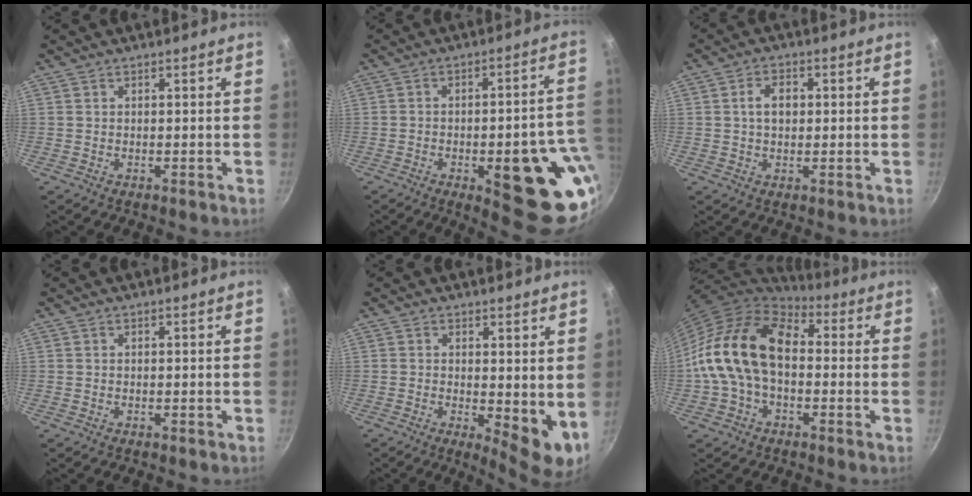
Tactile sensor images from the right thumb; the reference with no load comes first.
{"total": 21.4, "force": [-5.4, 7.6, 19.3], "torque": [-0.177, 0.014, -0.064]}
{"total": 4.6, "force": [0.5, 3.2, 3.3], "torque": [-0.041, 0.009, 0.006]}
{"total": 0.0}
{"total": 7.2, "force": [0.5, 2.7, 6.7], "torque": [-0.088, -0.019, 0.010]}
{"total": 17.9, "force": [-0.2, 11.8, 13.5], "torque": [-0.225, 0.043, -0.019]}